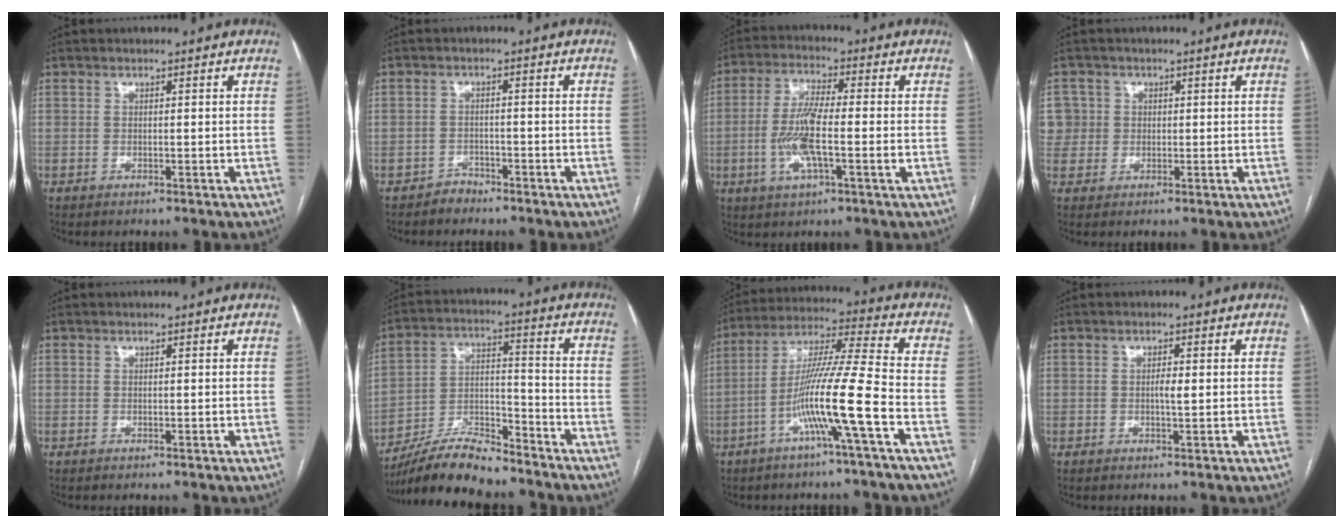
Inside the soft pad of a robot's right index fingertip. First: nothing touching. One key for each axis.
{"total": 2.0, "fx": -1.7, "fy": 1.0, "fz": -0.3, "tx": 0.005, "ty": 0.004, "tz": -0.030}
{"total": 9.1, "fx": -1.9, "fy": 1.5, "fz": 8.8, "tx": -0.182, "ty": 0.000, "tz": -0.039}
{"total": 4.8, "fx": 1.0, "fy": 4.7, "fz": 0.0, "tx": 0.011, "ty": 0.018, "tz": 0.021}
{"total": 0.0}
{"total": 13.1, "fx": -11.7, "fy": 2.4, "fz": 5.5, "tx": -0.097, "ty": 0.010, "tz": -0.212}
{"total": 13.0, "fx": -4.9, "fy": -1.5, "fz": 11.9, "tx": -0.224, "ty": 0.006, "tz": -0.096}
{"total": 1.6, "fx": 0.0, "fy": 0.2, "fz": 1.6, "tx": -0.030, "ty": 0.001, "tz": 0.001}